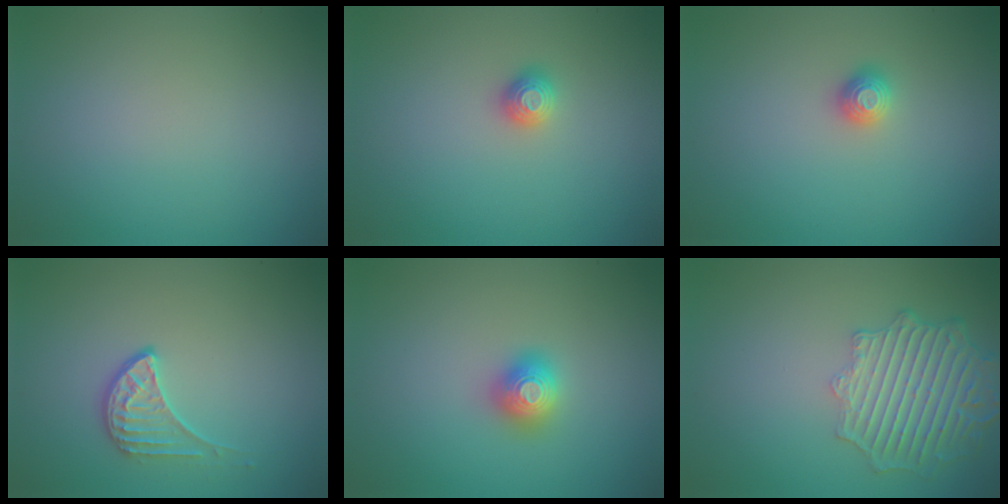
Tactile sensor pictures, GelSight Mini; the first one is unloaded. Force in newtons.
{"total": 1.2, "press": 1.1, "slide": 0.2}
{"total": 1.2, "press": 1.1, "slide": 0.3}
{"total": 2.0, "press": 1.5, "slide": 1.3}
{"total": 2.0, "press": 2.0, "slide": 0.2}
{"total": 6.3, "press": 5.0, "slide": 3.7}